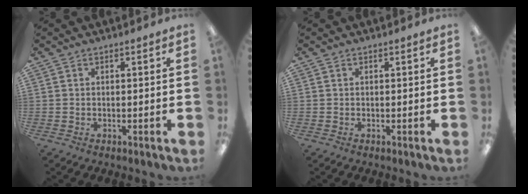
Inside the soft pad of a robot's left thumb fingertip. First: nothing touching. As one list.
[{"total": 0.0}]